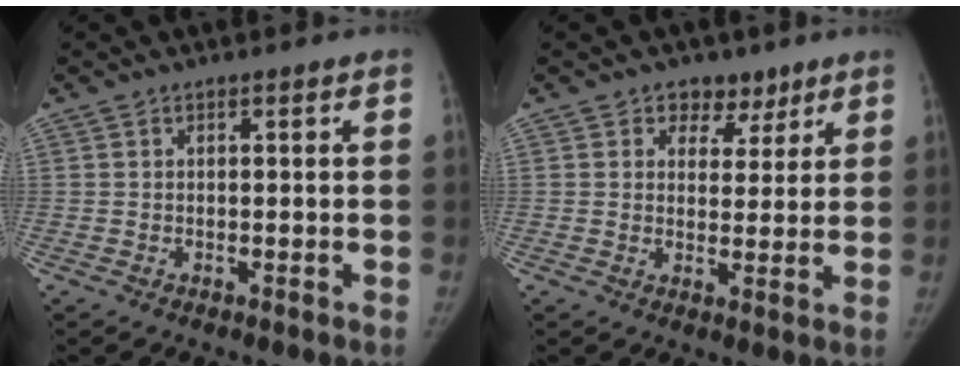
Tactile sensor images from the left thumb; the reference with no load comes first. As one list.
[{"total": 5.2, "force": [3.3, 3.9, 1.2], "torque": [0.020, -0.013, 0.047]}]